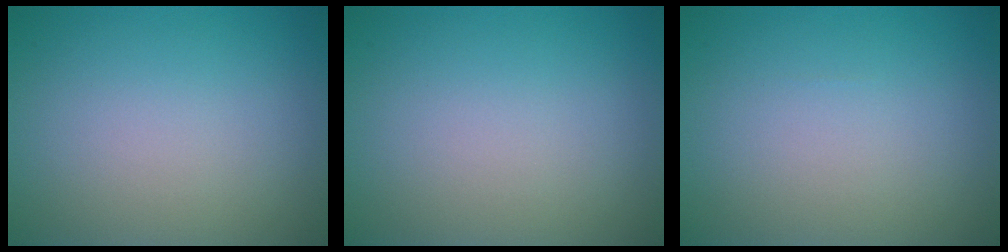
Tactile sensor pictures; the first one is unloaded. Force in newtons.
{"total": 0.0}
{"total": 0.0}